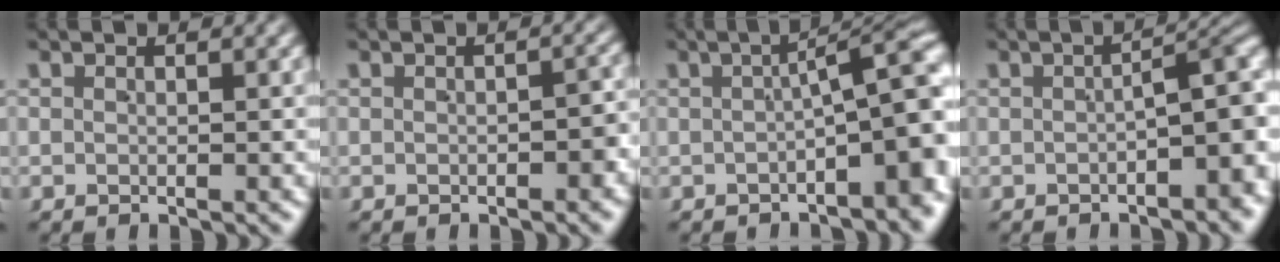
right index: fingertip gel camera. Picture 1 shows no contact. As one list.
[{"total": 1.5, "force": [-0.9, 0.7, 1.0], "torque": [-0.012, 0.001, -0.012]}, {"total": 6.4, "force": [-1.0, 1.9, 6.0], "torque": [-0.064, 0.006, -0.011]}, {"total": 6.4, "force": [-1.4, 2.7, 5.7], "torque": [-0.044, 0.001, -0.017]}]